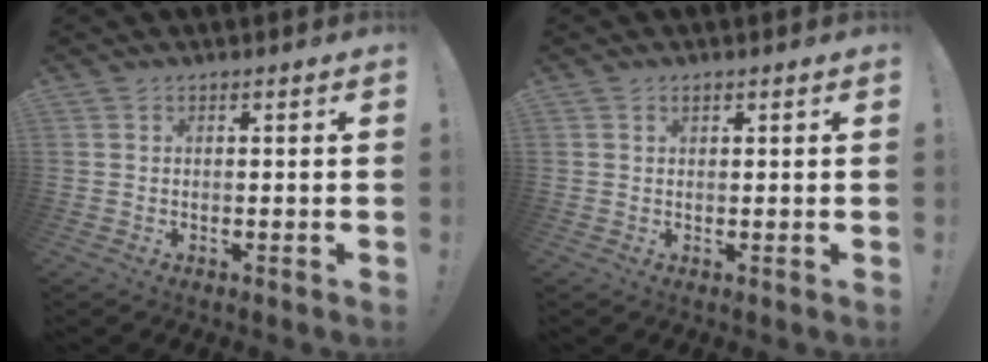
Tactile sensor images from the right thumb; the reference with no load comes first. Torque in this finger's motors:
{"motor_torque": [0.02, 0.77, 0.34, -0.18, -0.01]}